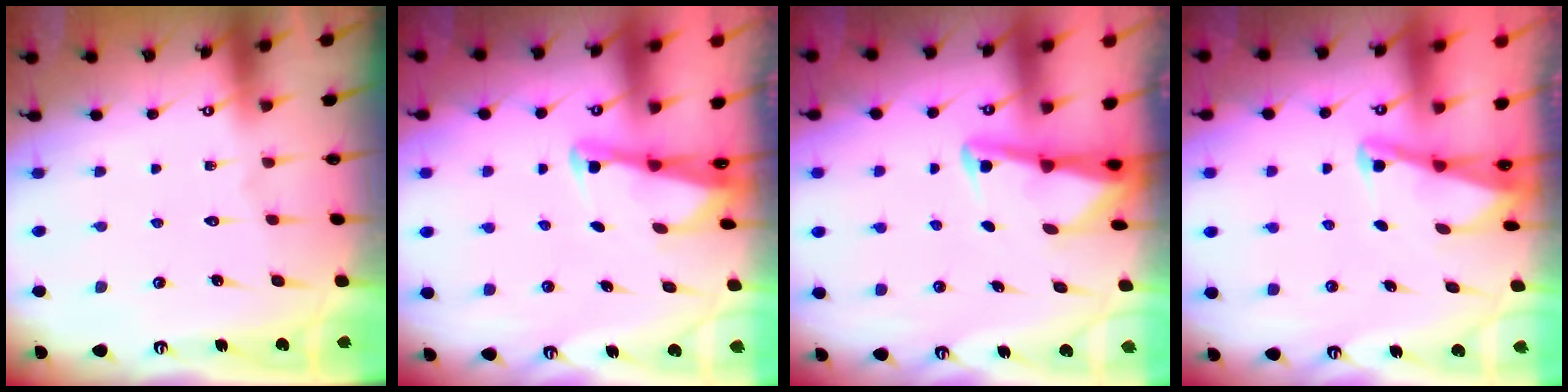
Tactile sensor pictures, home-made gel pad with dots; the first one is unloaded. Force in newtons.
{"total": 2.6, "press": 2.6, "slide": 0.2}
{"total": 3.2, "press": 3.2, "slide": 0.3}
{"total": 2.1, "press": 2.0, "slide": 0.3}